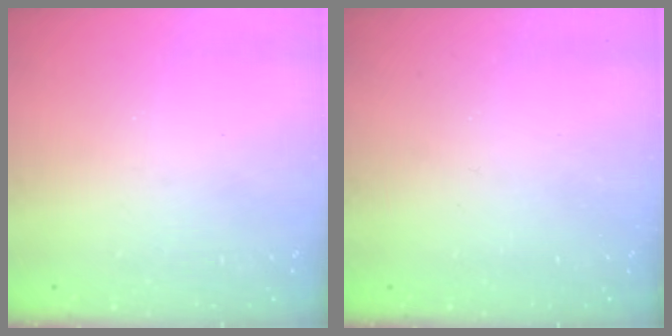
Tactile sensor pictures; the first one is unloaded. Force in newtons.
{"total": 0.0}